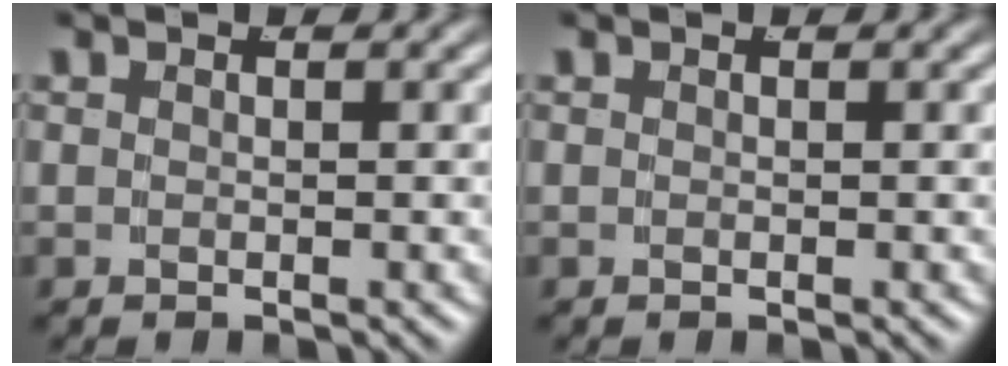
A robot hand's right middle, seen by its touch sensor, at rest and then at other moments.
{"total": 0.0}